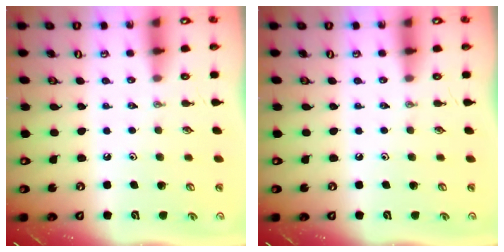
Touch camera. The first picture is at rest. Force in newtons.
{"total": 0.0}